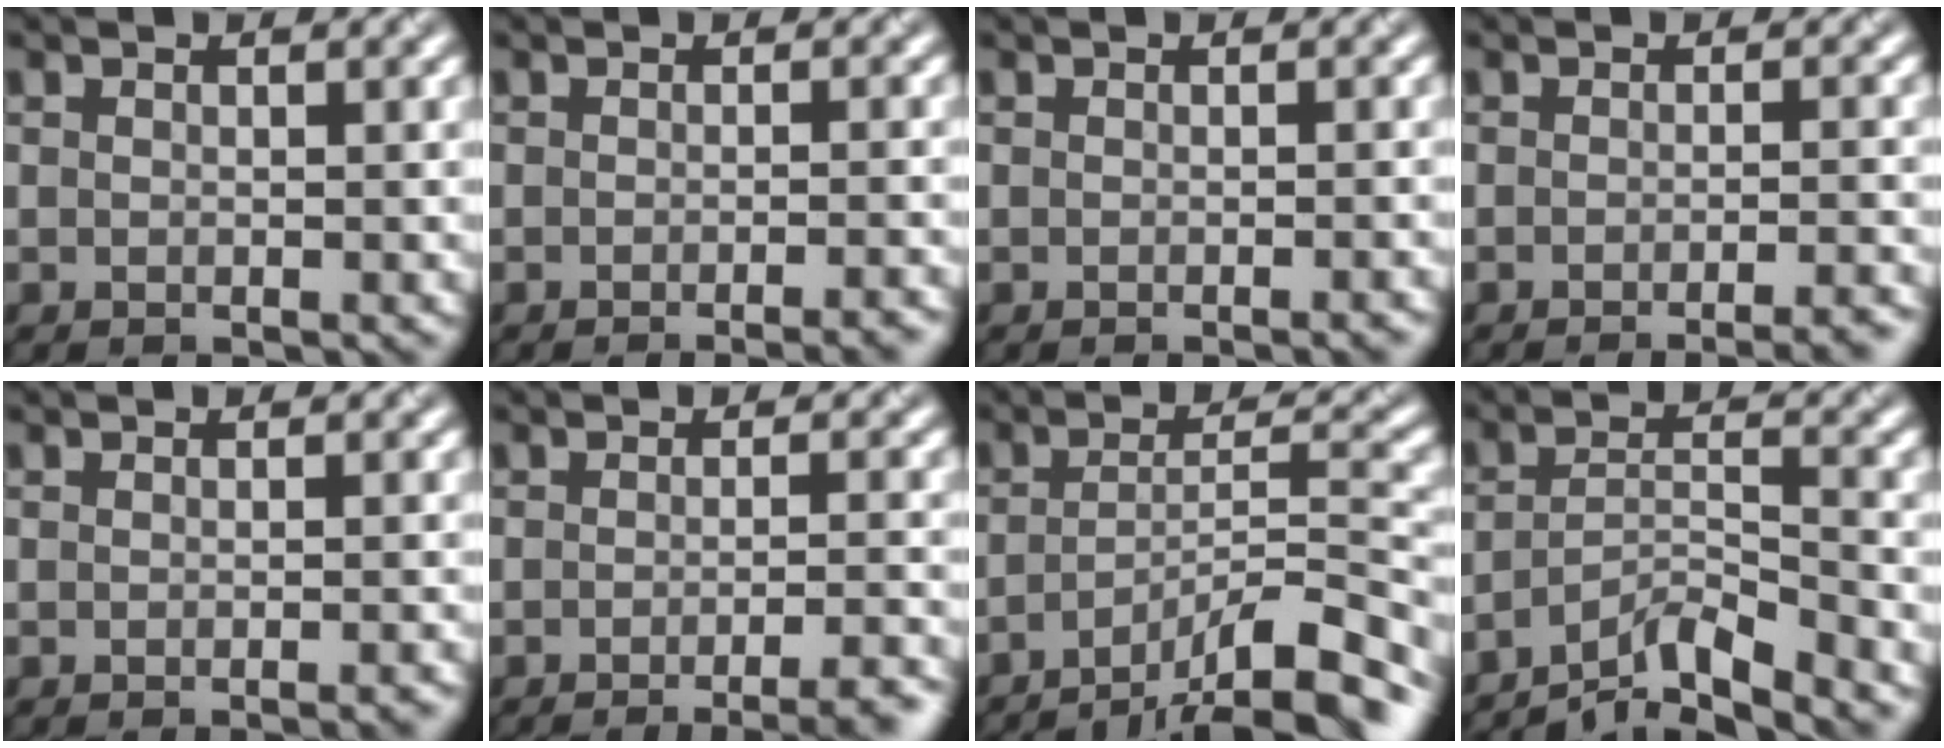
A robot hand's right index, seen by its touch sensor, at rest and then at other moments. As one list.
[{"total": 4.1, "force": [-3.1, 1.2, 2.5], "torque": [-0.011, 0.009, -0.031]}, {"total": 1.8, "force": [-1.1, 0.6, 1.3], "torque": [0.002, 0.010, -0.019]}, {"total": 5.7, "force": [-4.3, 1.7, 3.3], "torque": [-0.017, 0.006, -0.037]}, {"total": 2.3, "force": [-1.6, 0.7, 1.6], "torque": [-0.006, 0.012, -0.023]}, {"total": 6.5, "force": [-4.4, 1.7, 4.4], "torque": [-0.047, -0.001, -0.043]}, {"total": 11.4, "force": [-8.6, 2.6, 7.1], "torque": [-0.104, 0.022, -0.130]}, {"total": 6.2, "force": [-5.4, 0.9, 2.8], "torque": [-0.038, 0.009, -0.096]}]